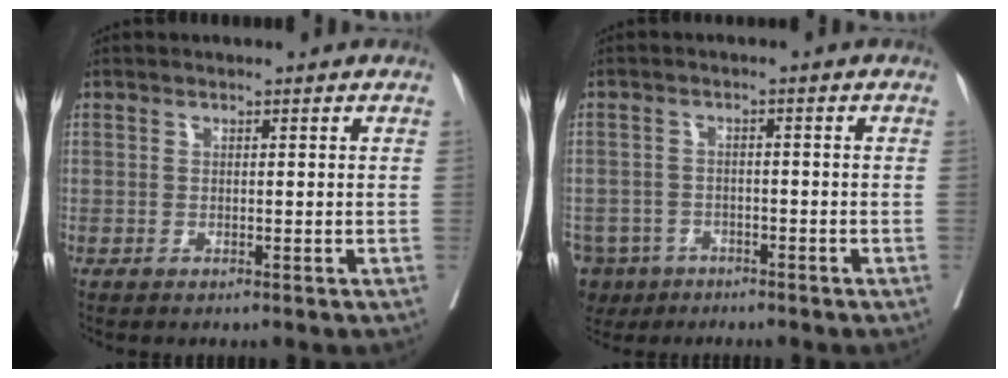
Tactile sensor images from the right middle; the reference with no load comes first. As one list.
[{"total": 8.1, "force": [-5.5, 5.8, 1.5], "torque": [-0.045, -0.005, -0.089]}]